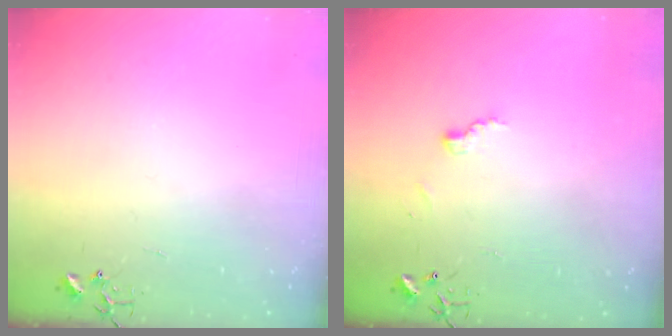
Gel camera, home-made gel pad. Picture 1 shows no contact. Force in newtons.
{"total": 5.5, "press": 5.5, "slide": 0.6}